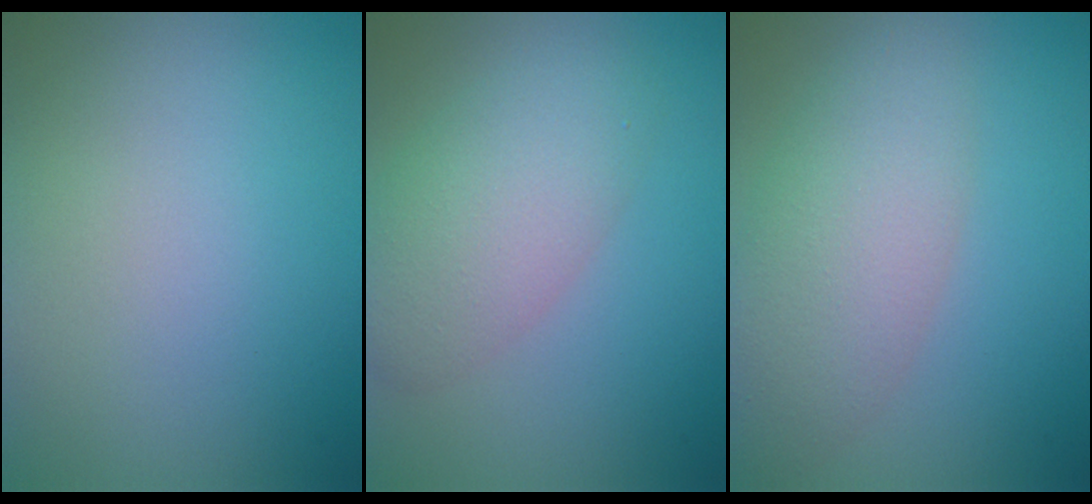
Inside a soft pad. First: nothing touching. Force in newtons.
{"total": 5.0, "press": 5.0, "slide": 0.2}
{"total": 5.4, "press": 5.4, "slide": 0.2}